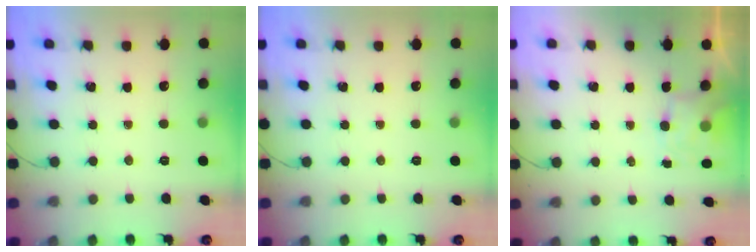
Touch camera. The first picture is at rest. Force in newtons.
{"total": 0.0}
{"total": 3.6, "press": 3.5, "slide": 0.9}